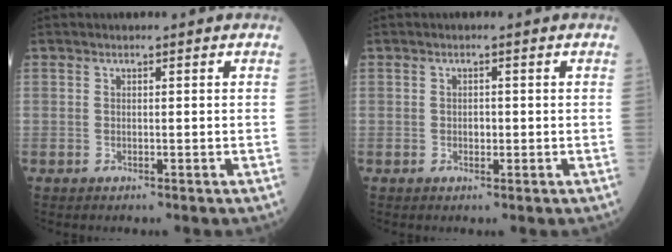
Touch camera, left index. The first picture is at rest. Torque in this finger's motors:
{"motor_torque": [0.47, -0.03, 0.00, 0.01]}